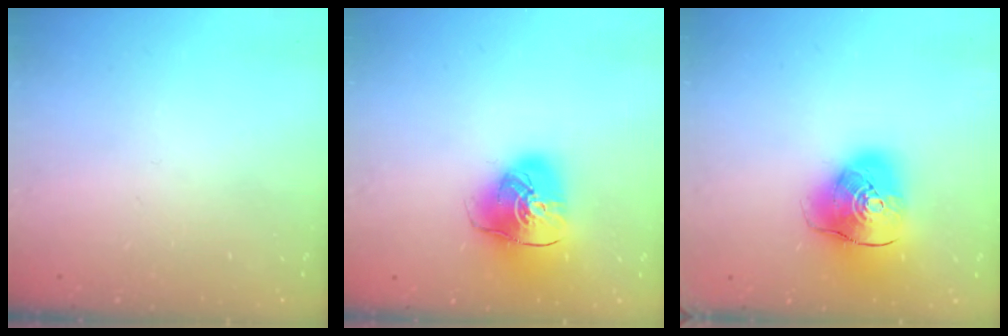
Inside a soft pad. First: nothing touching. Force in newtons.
{"total": 13.0, "press": 12.8, "slide": 1.9}
{"total": 13.7, "press": 13.5, "slide": 1.9}